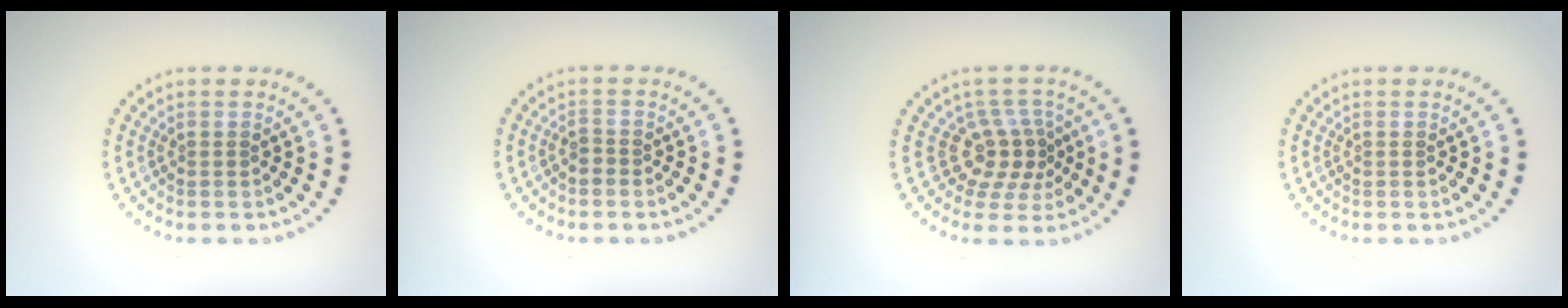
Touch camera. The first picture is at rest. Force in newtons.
{"total": 0.8, "press": 0.5, "slide": 0.6}
{"total": 3.4, "press": 2.4, "slide": 2.3}
{"total": 0.0}